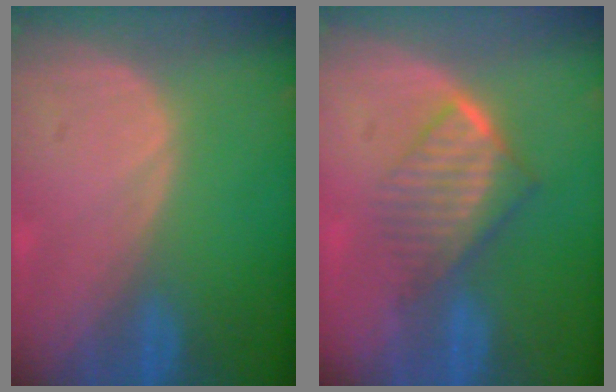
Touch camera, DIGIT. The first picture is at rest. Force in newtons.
{"total": 6.6, "press": 5.9, "slide": 3.0}